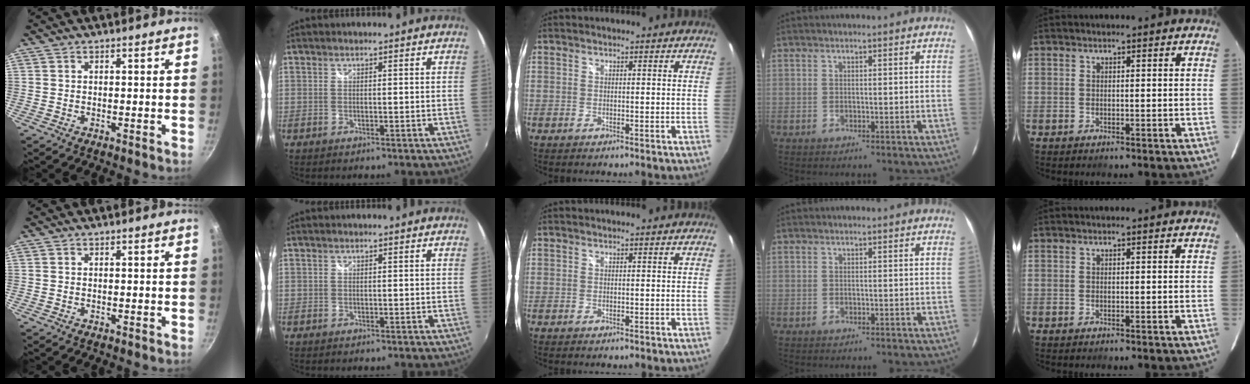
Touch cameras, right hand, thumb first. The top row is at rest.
{}